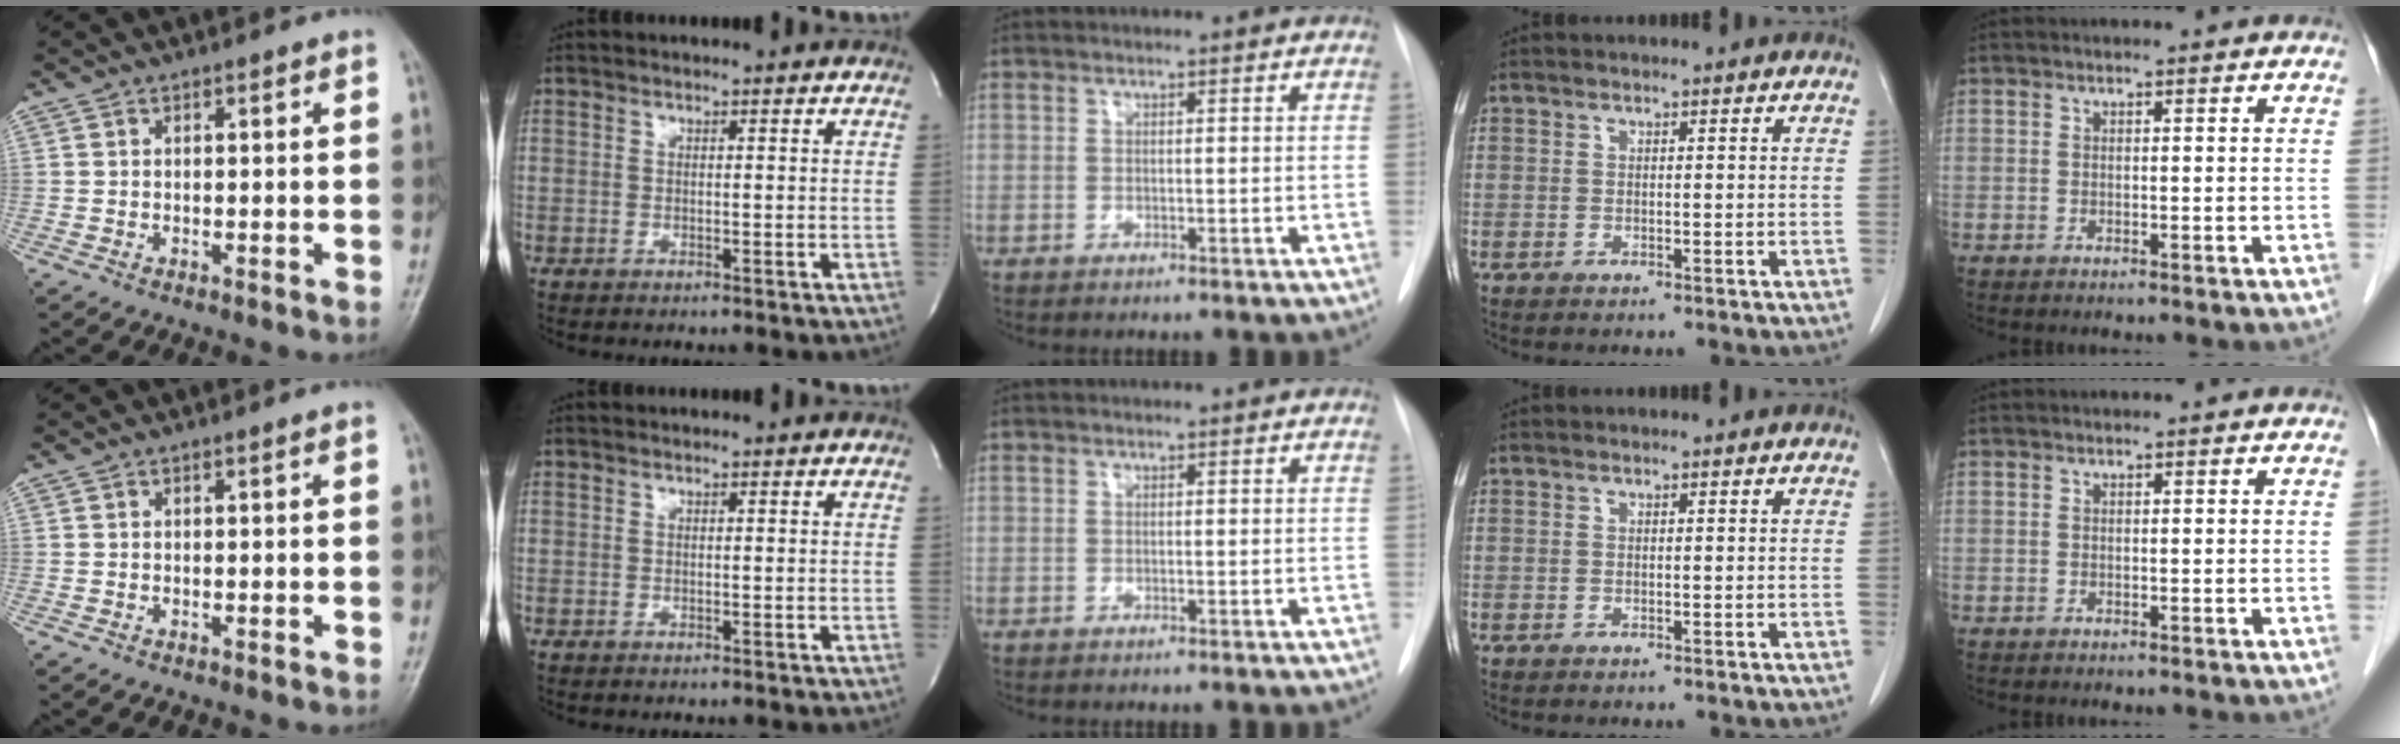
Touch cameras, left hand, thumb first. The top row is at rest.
{}